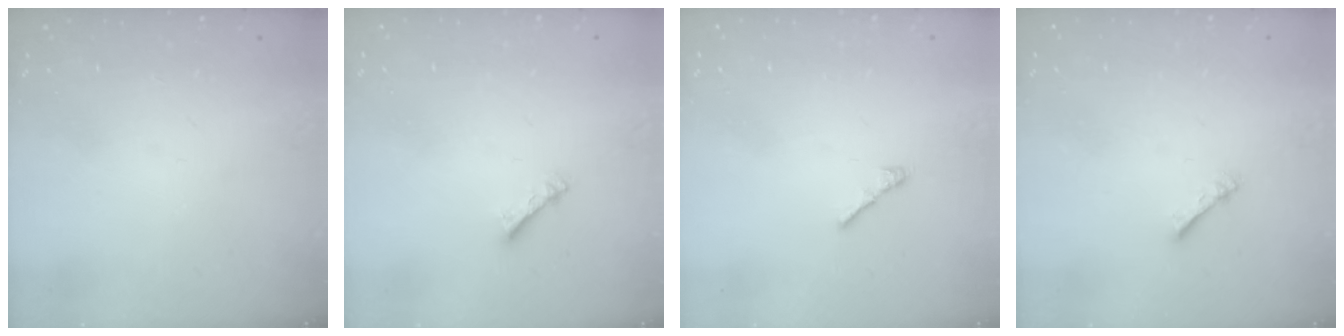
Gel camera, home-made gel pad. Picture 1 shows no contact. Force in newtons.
{"total": 2.4, "press": 2.4, "slide": 0.4}
{"total": 3.0, "press": 2.9, "slide": 0.8}
{"total": 1.7, "press": 1.7, "slide": 0.2}